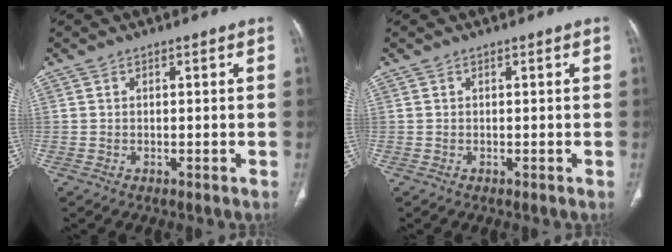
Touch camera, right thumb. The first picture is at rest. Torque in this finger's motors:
{"motor_torque": [-0.04, 0.03, -0.01, 0.02, 0.00]}